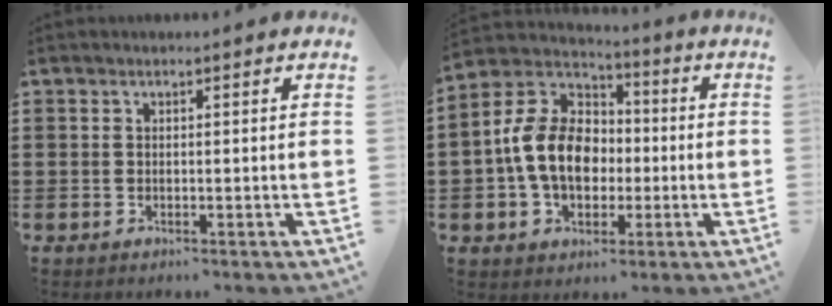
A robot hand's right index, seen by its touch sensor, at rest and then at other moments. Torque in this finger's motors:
{"motor_torque": [1.44, 0.70, 1.05, 0.21]}